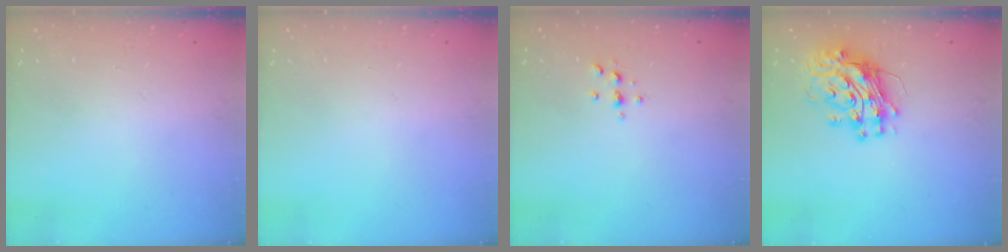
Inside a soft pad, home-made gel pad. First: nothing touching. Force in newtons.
{"total": 0.0}
{"total": 3.1, "press": 3.1, "slide": 0.5}
{"total": 13.1, "press": 13.1, "slide": 1.3}